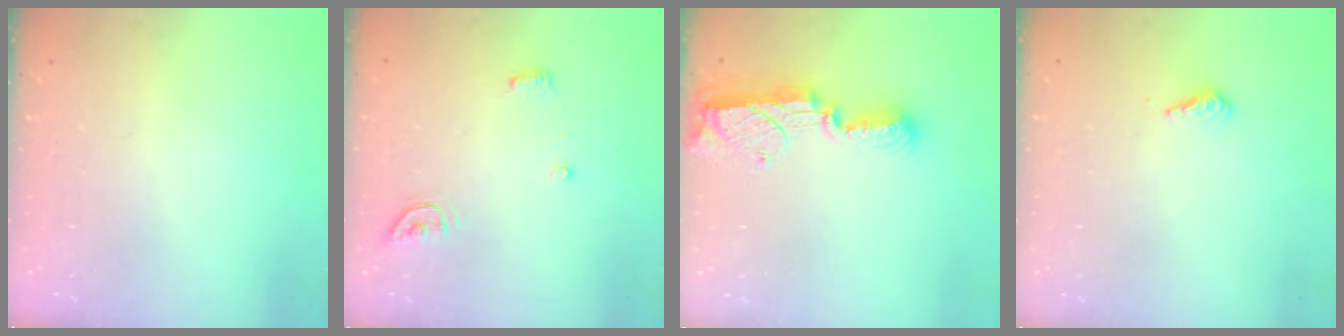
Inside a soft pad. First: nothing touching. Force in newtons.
{"total": 5.5, "press": 5.5, "slide": 0.2}
{"total": 9.9, "press": 9.7, "slide": 2.0}
{"total": 4.2, "press": 4.1, "slide": 1.0}